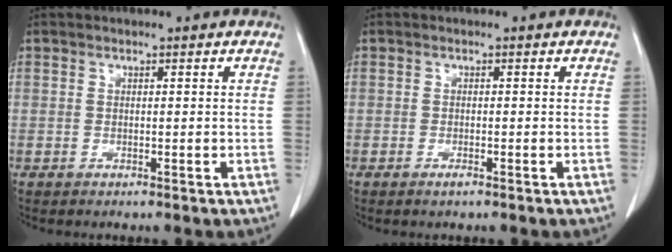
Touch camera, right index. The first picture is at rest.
{"total": 0.9, "force": [-0.6, 0.1, 0.6], "torque": [-0.012, -0.001, -0.009]}